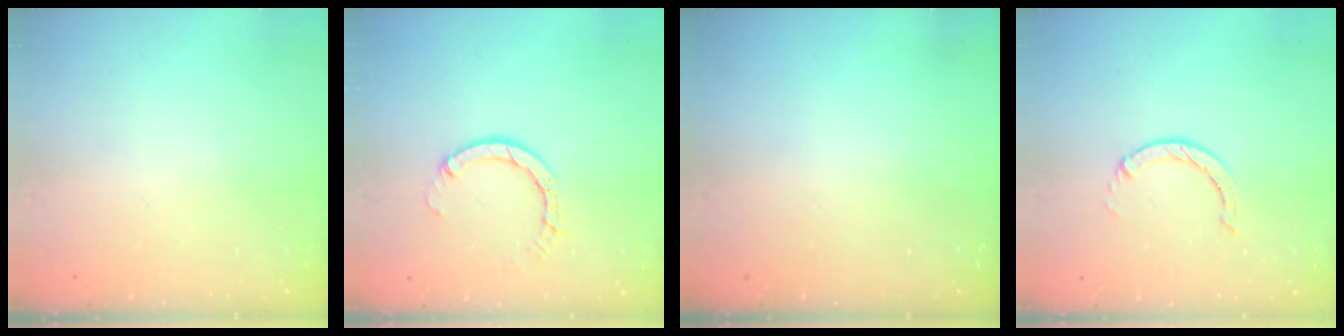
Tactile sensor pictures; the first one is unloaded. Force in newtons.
{"total": 4.5, "press": 4.5, "slide": 0.3}
{"total": 0.0}
{"total": 1.0, "press": 0.9, "slide": 0.3}